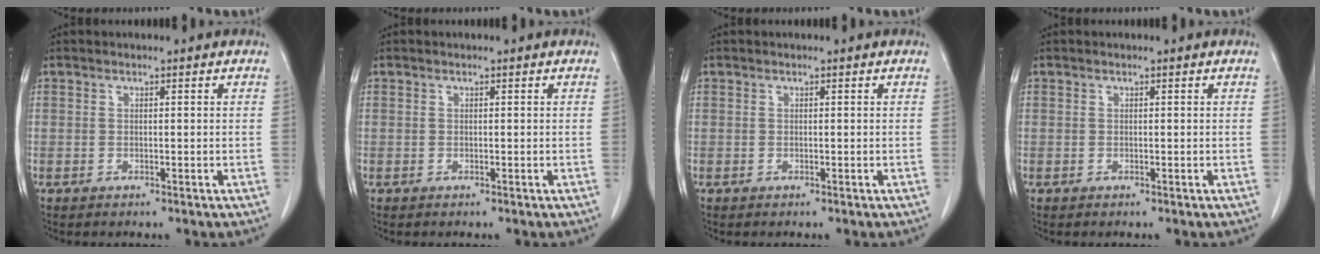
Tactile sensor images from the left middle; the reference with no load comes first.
{"total": 0.0}
{"total": 0.0}
{"total": 0.0}